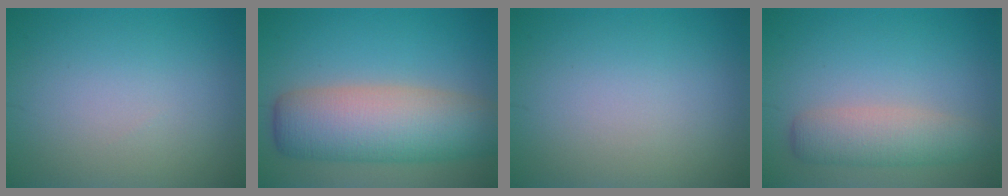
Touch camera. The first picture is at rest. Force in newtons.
{"total": 9.1, "press": 9.1, "slide": 0.5}
{"total": 0.0}
{"total": 3.8, "press": 3.8, "slide": 0.1}